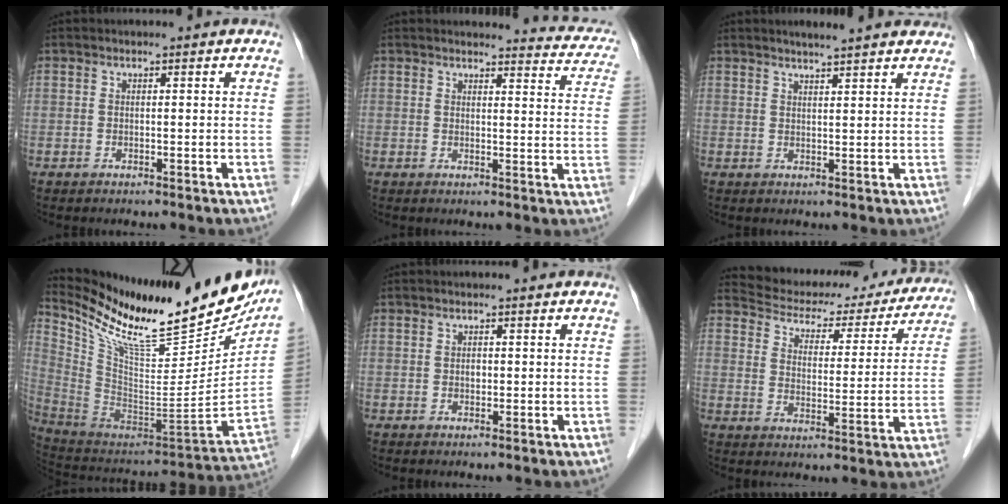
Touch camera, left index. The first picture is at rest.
{"total": 9.1, "force": [8.8, 1.7, 1.2], "torque": [0.011, -0.034, 0.070]}
{"total": 7.3, "force": [6.4, 0.7, 3.4], "torque": [-0.045, 0.014, 0.078]}
{"total": 30.6, "force": [25.1, 6.8, 16.2], "torque": [-0.278, -0.053, 0.378]}
{"total": 0.7, "force": [0.0, 0.5, 0.5], "torque": [-0.008, 0.001, 0.000]}
{"total": 21.6, "force": [20.0, 6.4, 5.2], "torque": [-0.070, -0.015, 0.247]}